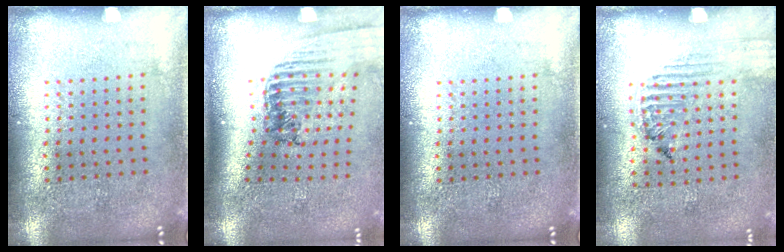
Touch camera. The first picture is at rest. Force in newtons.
{"total": 1.5, "press": 1.4, "slide": 0.4}
{"total": 0.0}
{"total": 1.3, "press": 1.3, "slide": 0.2}